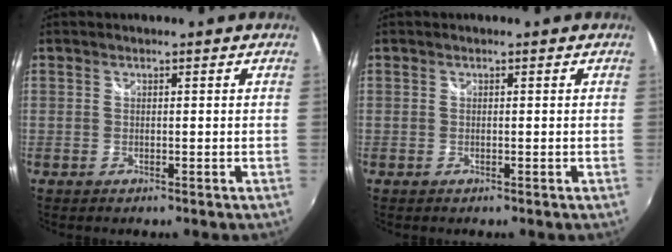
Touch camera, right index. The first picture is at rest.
{"total": 0.0}